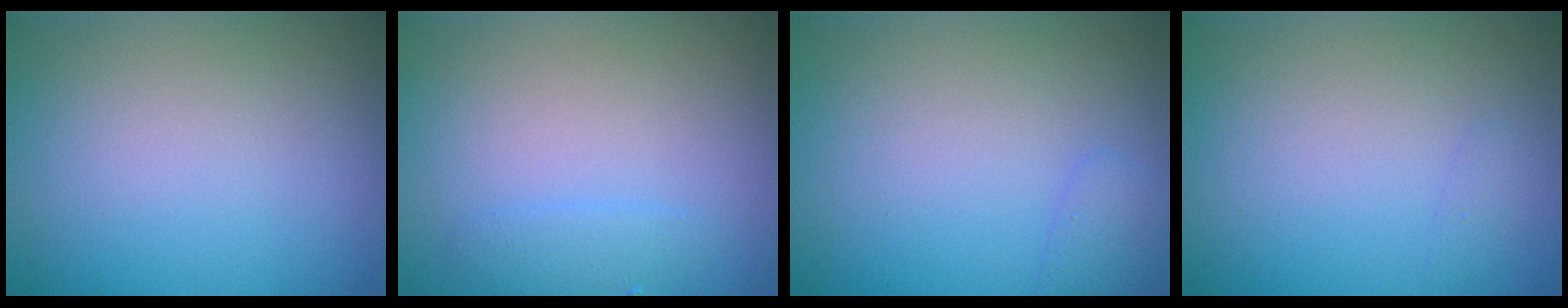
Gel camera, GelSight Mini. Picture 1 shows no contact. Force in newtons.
{"total": 1.3, "press": 1.3, "slide": 0.1}
{"total": 1.0, "press": 1.0, "slide": 0.1}
{"total": 0.5, "press": 0.5, "slide": 0.0}